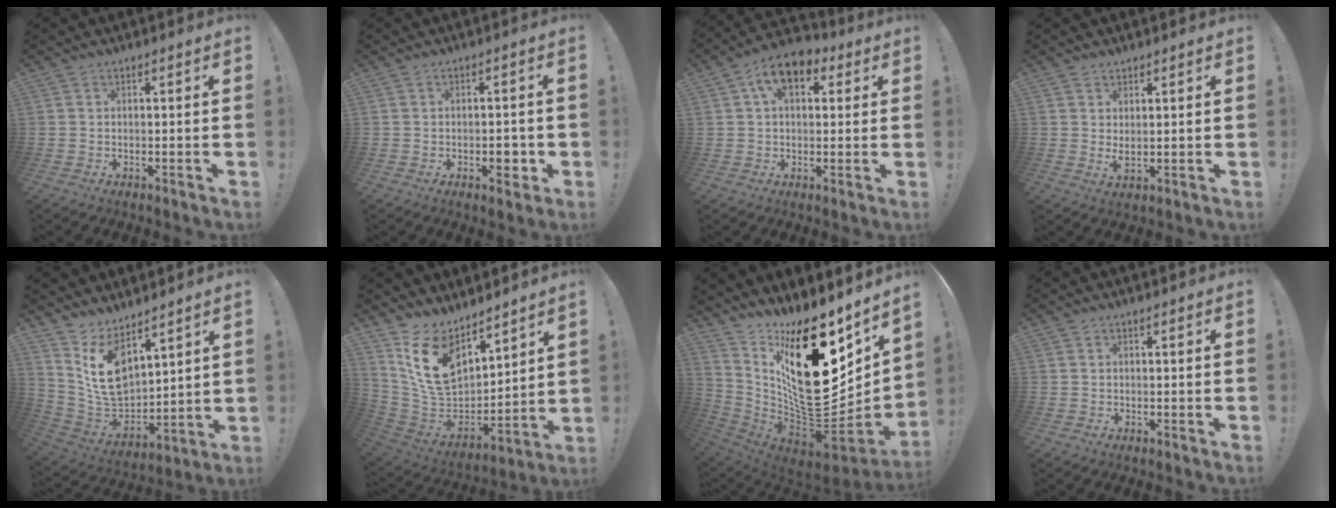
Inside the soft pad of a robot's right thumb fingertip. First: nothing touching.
{"total": 3.6, "force": [-1.2, 2.2, 2.6], "torque": [-0.030, 0.005, -0.022]}
{"total": 10.1, "force": [4.2, 5.9, 7.1], "torque": [-0.116, 0.002, 0.076]}
{"total": 2.8, "force": [1.9, 0.9, 1.9], "torque": [-0.025, -0.017, 0.032]}
{"total": 13.6, "force": [6.6, 8.8, 8.0], "torque": [-0.156, -0.057, 0.130]}
{"total": 15.4, "force": [8.9, 9.5, 8.3], "torque": [-0.143, -0.060, 0.177]}
{"total": 31.4, "force": [7.3, 16.0, 26.1], "torque": [-0.427, -0.075, 0.150]}
{"total": 0.0}